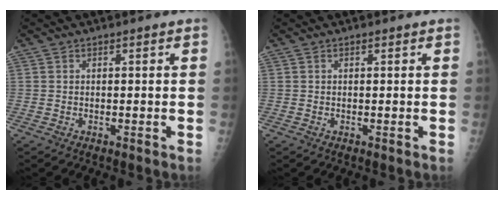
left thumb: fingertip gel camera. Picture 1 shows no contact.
{"total": 0.0}